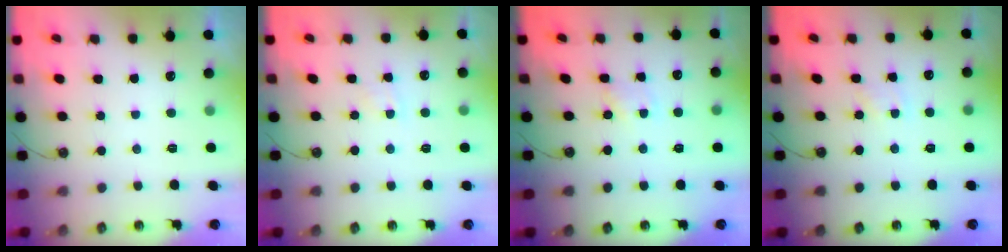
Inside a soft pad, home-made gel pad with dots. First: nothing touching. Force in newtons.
{"total": 5.4, "press": 5.3, "slide": 0.7}
{"total": 2.2, "press": 2.2, "slide": 0.3}
{"total": 2.2, "press": 2.2, "slide": 0.4}